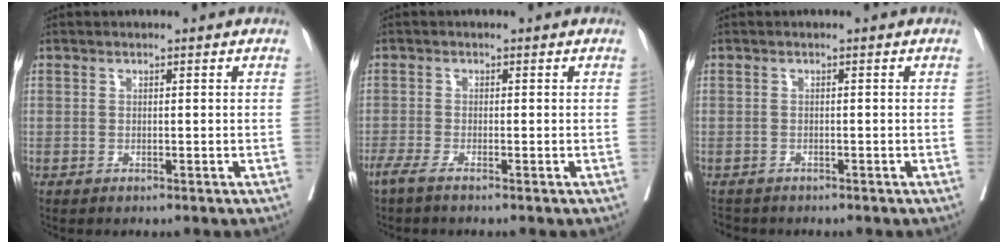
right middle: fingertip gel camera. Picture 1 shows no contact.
{"total": 2.1, "force": [-1.6, -0.1, 1.4], "torque": [-0.026, -0.004, -0.030]}
{"total": 2.5, "force": [-2.2, 1.0, 0.2], "torque": [-0.012, -0.006, -0.035]}